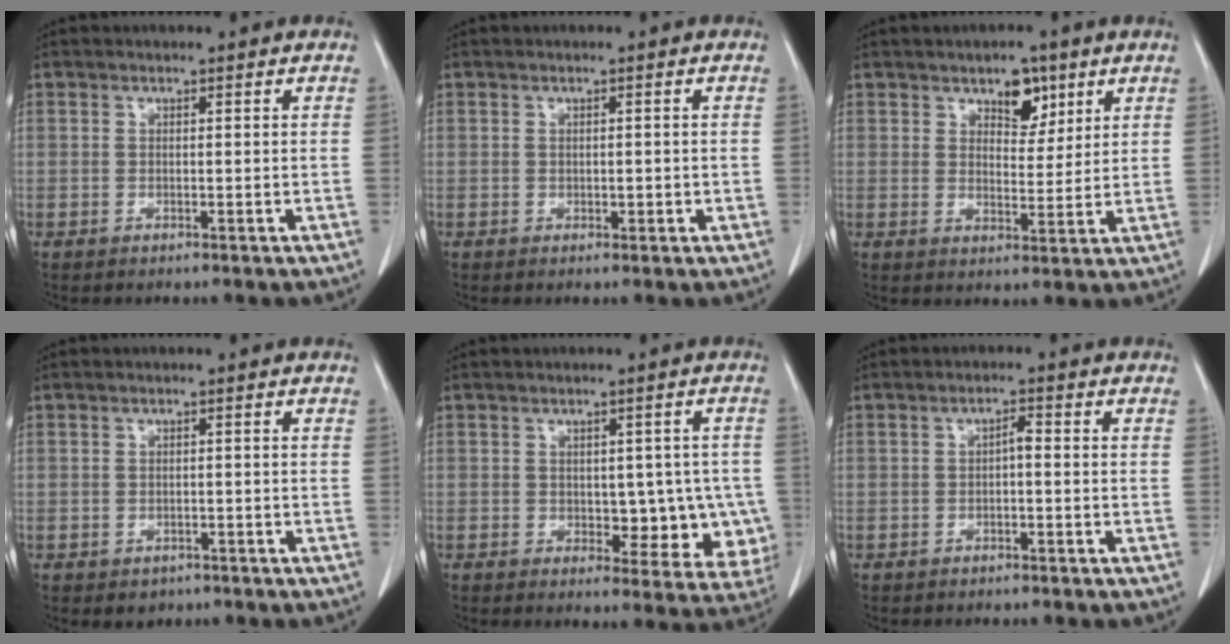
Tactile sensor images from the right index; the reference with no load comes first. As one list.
[{"total": 0.9, "force": [-0.1, 0.5, 0.7], "torque": [-0.010, 0.000, 0.001]}, {"total": 5.1, "force": [3.1, 2.6, 3.1], "torque": [-0.037, 0.000, 0.046]}, {"total": 1.8, "force": [-1.1, 1.4, 0.5], "torque": [-0.002, 0.002, -0.008]}, {"total": 8.4, "force": [-0.9, 4.6, 7.0], "torque": [-0.059, 0.009, -0.001]}, {"total": 1.5, "force": [-0.3, 0.3, 1.5], "torque": [-0.021, 0.005, -0.007]}]